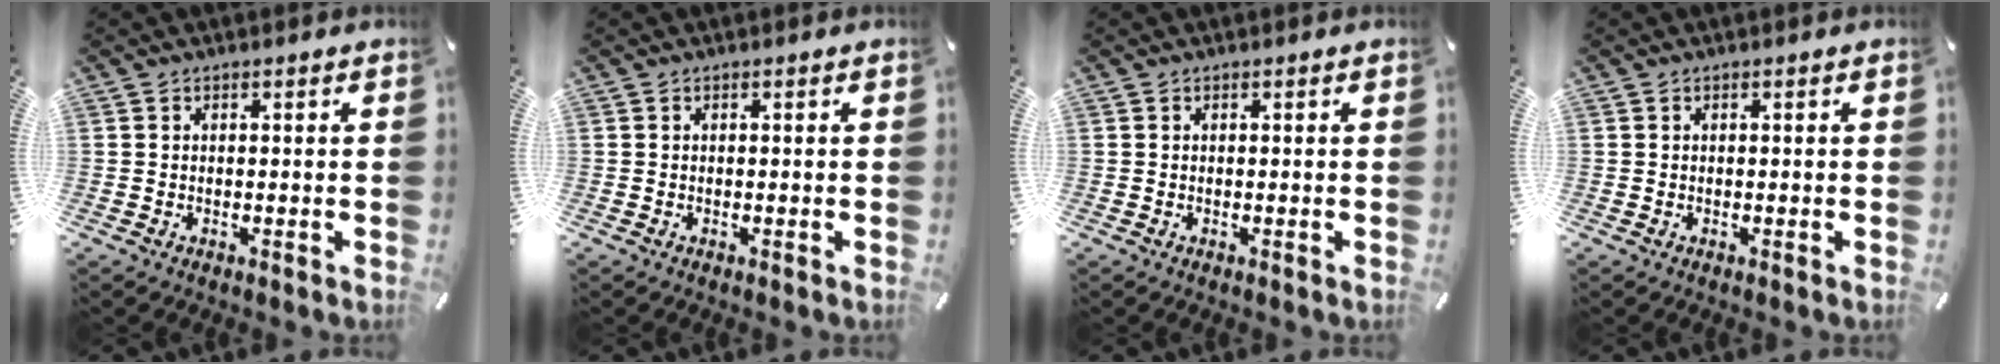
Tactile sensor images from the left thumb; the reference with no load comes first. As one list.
[{"total": 0.0}, {"total": 0.0}, {"total": 0.0}]